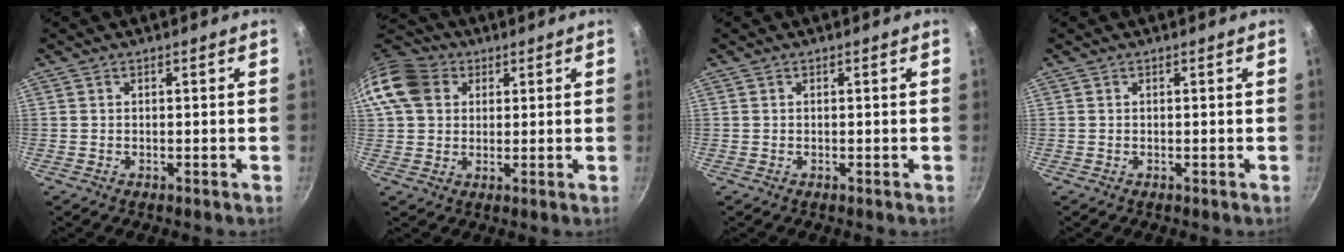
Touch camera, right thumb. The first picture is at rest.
{"total": 11.8, "force": [3.6, 9.5, 6.0], "torque": [-0.103, 0.015, 0.053]}
{"total": 0.0}
{"total": 0.0}